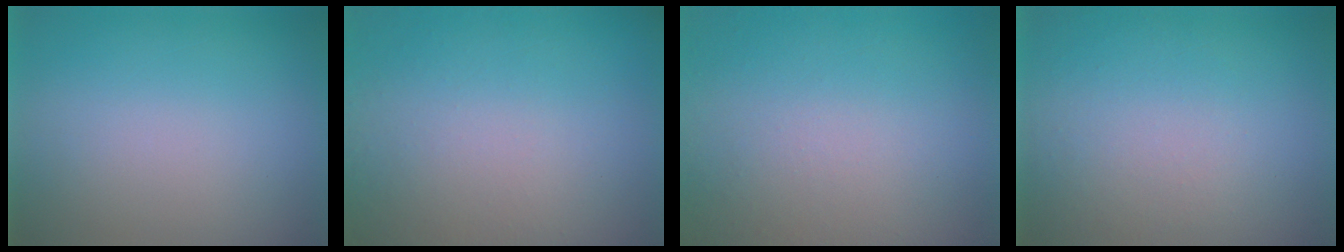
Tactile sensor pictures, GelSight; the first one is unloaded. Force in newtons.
{"total": 5.0}
{"total": 8.3}
{"total": 1.0}